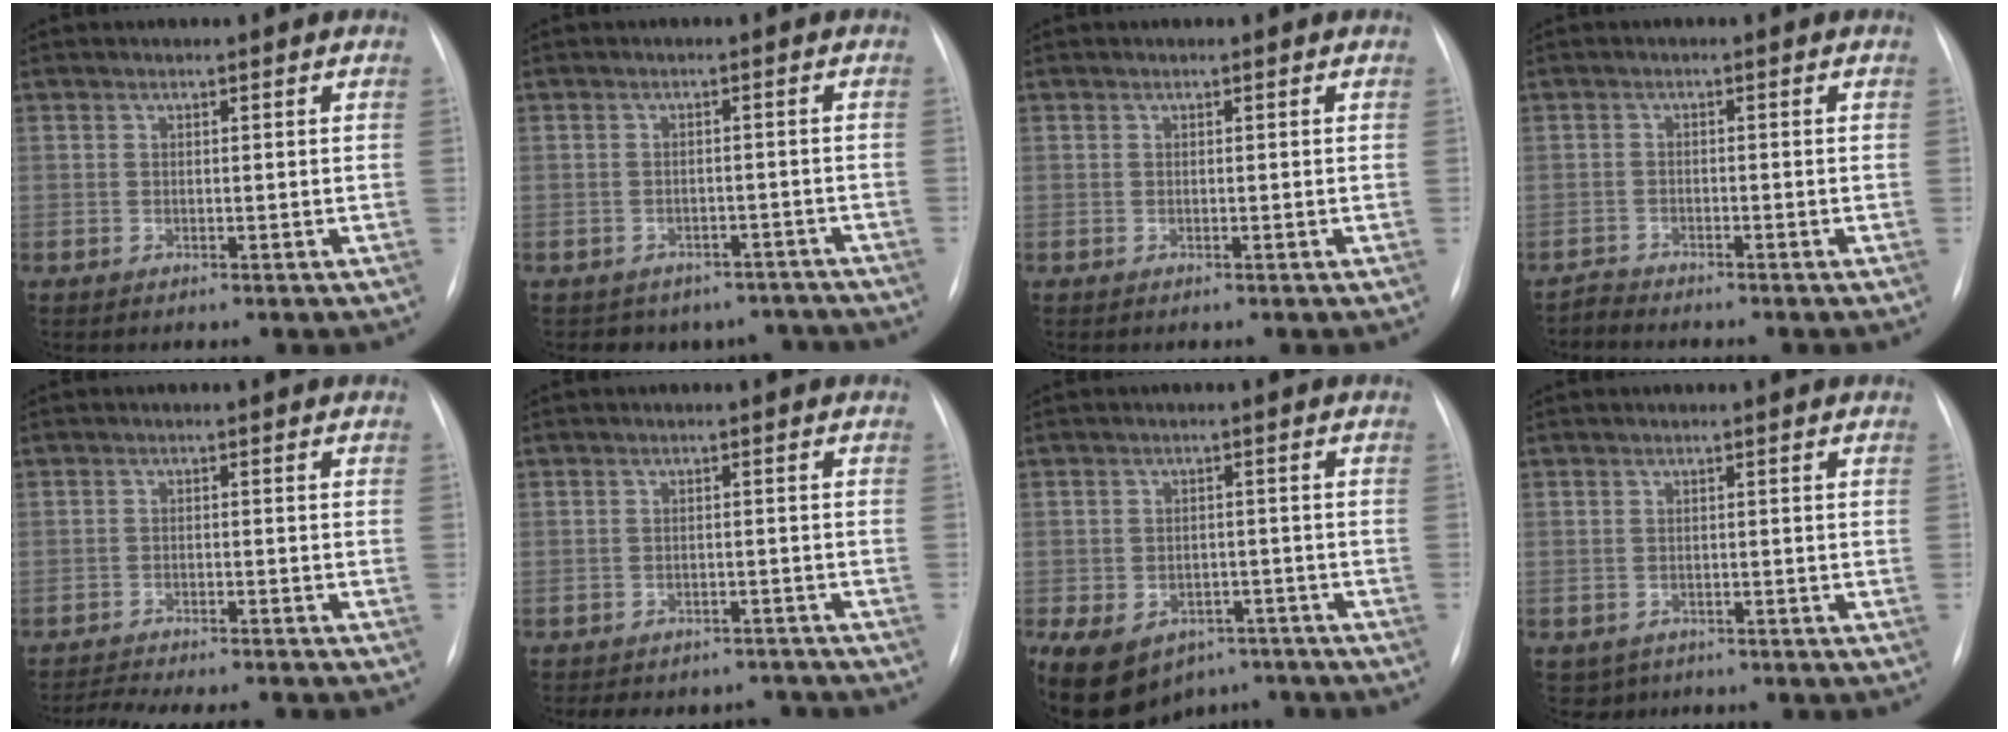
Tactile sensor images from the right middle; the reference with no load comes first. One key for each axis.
{"total": 7.8, "fx": -6.3, "fy": 4.5, "fz": 0.2, "tx": 0.010, "ty": 0.024, "tz": -0.062}
{"total": 0.0}
{"total": 1.7, "fx": -1.6, "fy": -0.2, "fz": -0.7, "tx": 0.017, "ty": -0.011, "tz": -0.031}
{"total": 10.5, "fx": -9.7, "fy": 1.2, "fz": 3.8, "tx": -0.053, "ty": -0.002, "tz": -0.128}
{"total": 8.9, "fx": -7.8, "fy": 3.9, "fz": 1.5, "tx": -0.018, "ty": 0.017, "tz": -0.085}
{"total": 18.2, "fx": -10.8, "fy": 12.5, "fz": 7.7, "tx": -0.212, "ty": -0.003, "tz": -0.139}
{"total": 2.6, "fx": -1.6, "fy": 2.0, "fz": 0.1, "tx": -0.001, "ty": 0.005, "tz": -0.022}